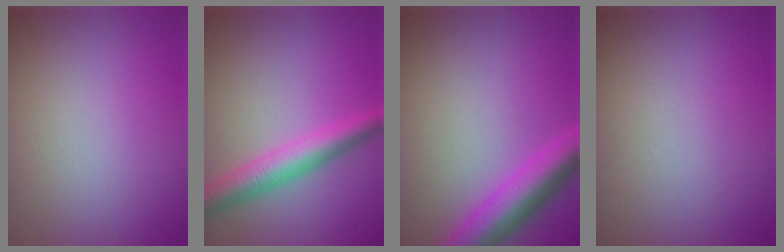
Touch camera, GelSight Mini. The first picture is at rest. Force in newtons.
{"total": 4.4, "press": 4.4, "slide": 0.1}
{"total": 5.7, "press": 5.7, "slide": 0.2}
{"total": 0.0}